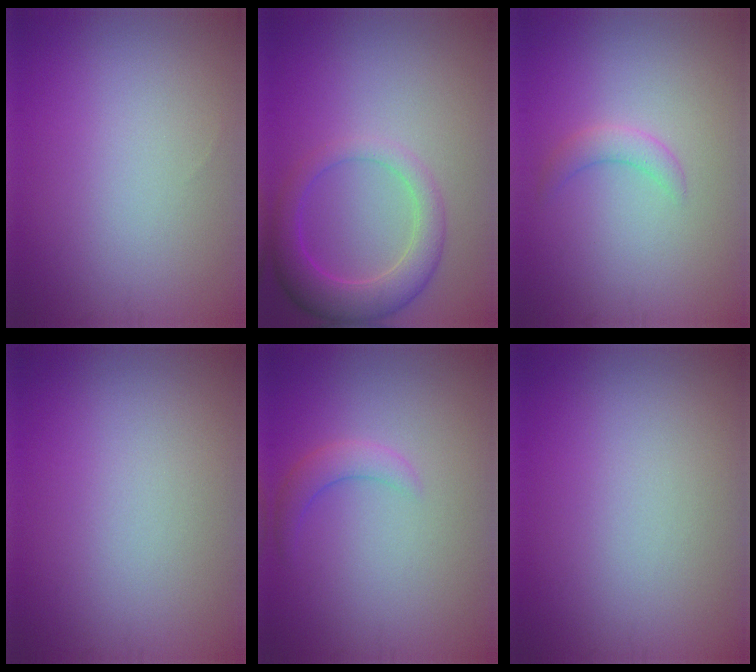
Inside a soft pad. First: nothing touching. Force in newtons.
{"total": 4.4, "press": 4.4, "slide": 0.3}
{"total": 1.6, "press": 1.6, "slide": 0.1}
{"total": 0.0}
{"total": 2.0, "press": 2.0, "slide": 0.1}
{"total": 0.0}